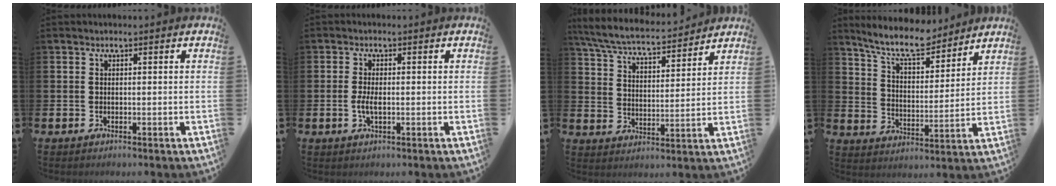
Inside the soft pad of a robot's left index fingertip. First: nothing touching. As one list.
[{"total": 2.4, "force": [-0.3, 0.9, 2.2], "torque": [-0.033, -0.003, -0.008]}, {"total": 6.9, "force": [6.4, 1.1, 2.3], "torque": [-0.074, -0.040, 0.111]}, {"total": 8.9, "force": [8.1, 1.9, 3.1], "torque": [-0.081, -0.046, 0.145]}]